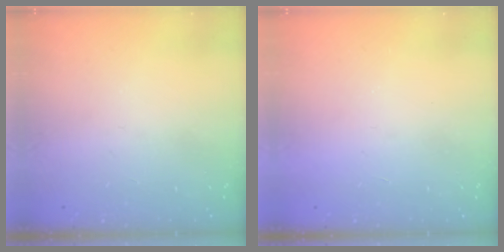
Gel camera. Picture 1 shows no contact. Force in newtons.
{"total": 1.7, "press": 1.6, "slide": 0.1}